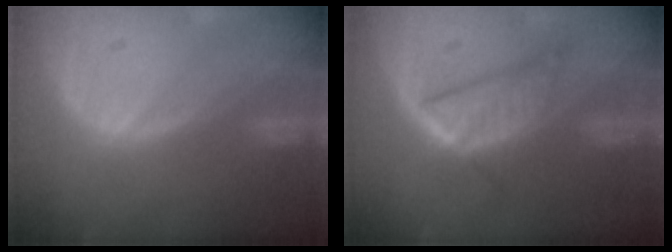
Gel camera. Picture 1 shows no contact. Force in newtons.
{"total": 5.6, "press": 5.5, "slide": 1.4}